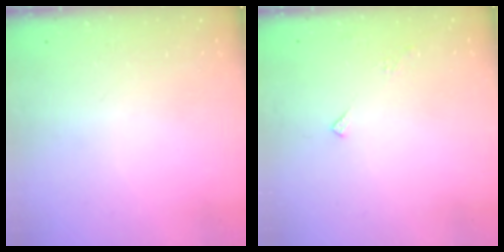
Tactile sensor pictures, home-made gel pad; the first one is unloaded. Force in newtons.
{"total": 3.7, "press": 3.6, "slide": 0.5}